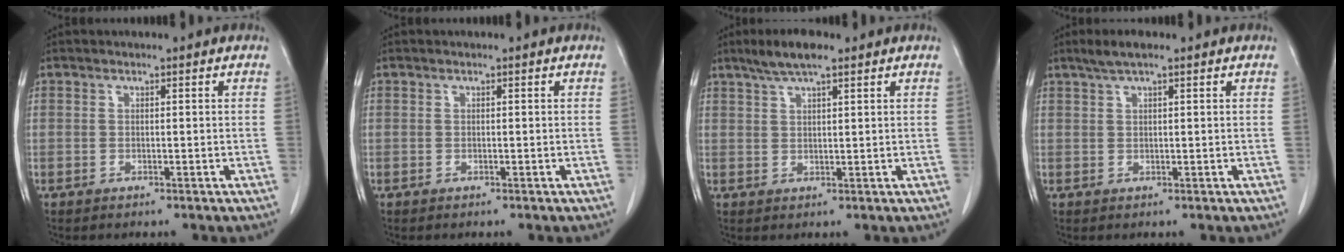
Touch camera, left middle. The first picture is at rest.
{"total": 0.0}
{"total": 5.3, "force": [3.8, 0.8, 3.5], "torque": [-0.074, 0.012, 0.069]}
{"total": 3.1, "force": [2.2, 0.4, 2.2], "torque": [-0.049, 0.012, 0.042]}